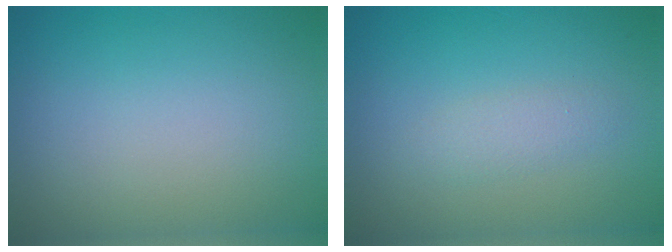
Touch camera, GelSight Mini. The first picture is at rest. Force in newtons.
{"total": 1.4, "press": 1.4, "slide": 0.1}